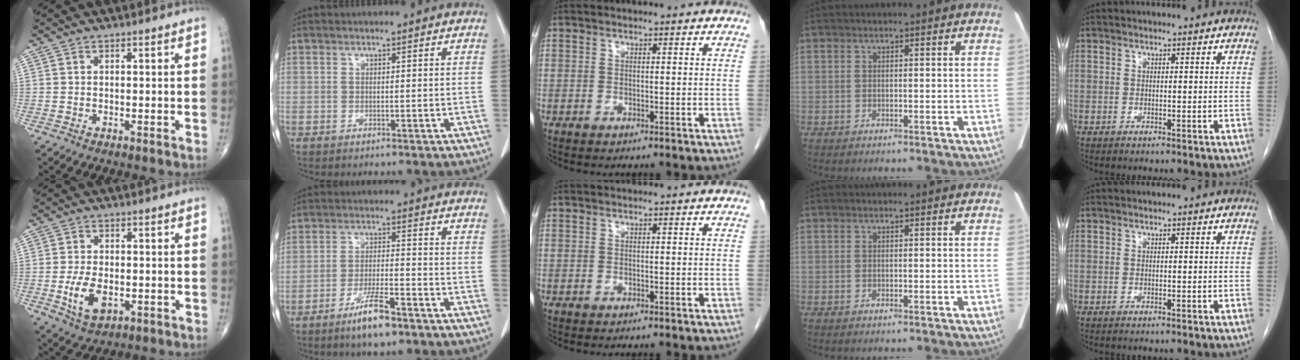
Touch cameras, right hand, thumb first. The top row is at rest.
{"thumb": {"total": 7.2, "force": [-1.9, 4.1, 5.6], "torque": [-0.102, -0.001, -0.026]}, "index": {"total": 6.9, "force": [-4.8, 1.0, 4.9], "torque": [-0.095, -0.007, -0.082]}}